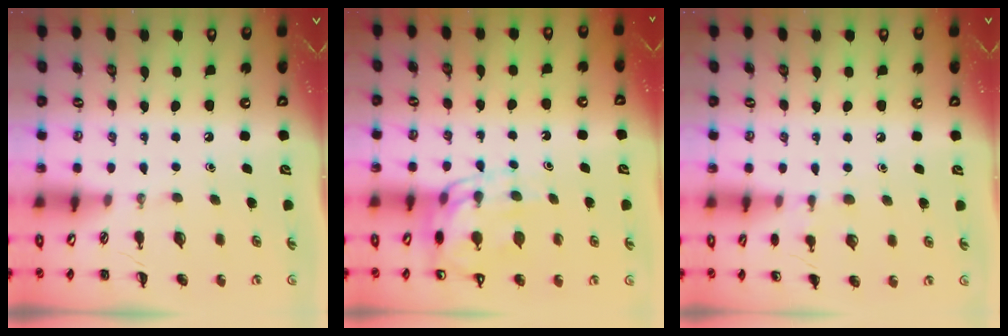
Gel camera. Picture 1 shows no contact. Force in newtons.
{"total": 11.0, "press": 10.6, "slide": 3.0}
{"total": 5.9, "press": 5.6, "slide": 1.8}